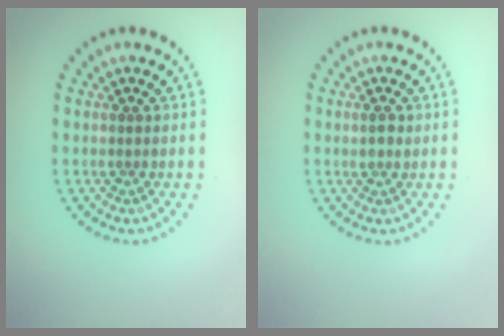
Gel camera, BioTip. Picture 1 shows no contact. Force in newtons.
{"total": 1.2, "press": 1.1, "slide": 0.4}